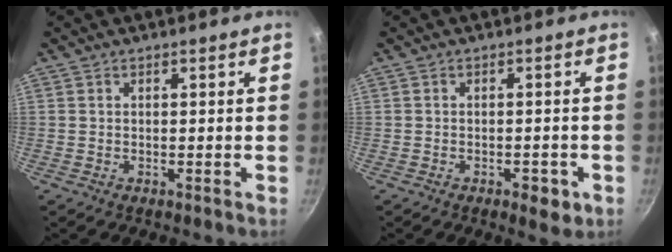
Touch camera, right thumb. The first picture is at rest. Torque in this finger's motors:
{"motor_torque": [0.77, 0.43, -0.14, 0.05, -0.01]}